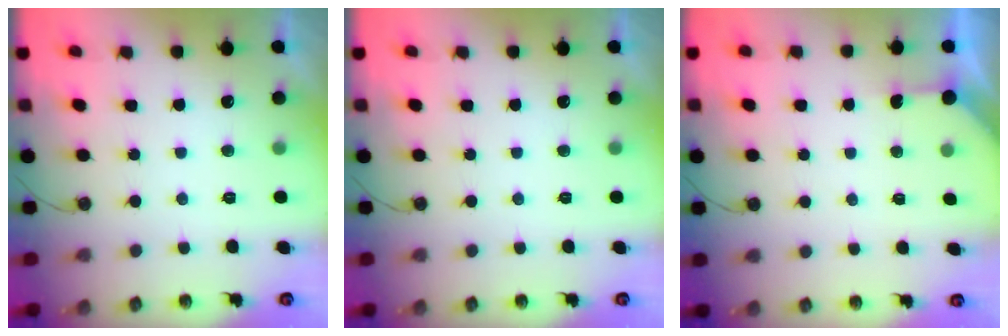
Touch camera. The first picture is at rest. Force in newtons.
{"total": 0.0}
{"total": 1.6, "press": 1.5, "slide": 0.3}